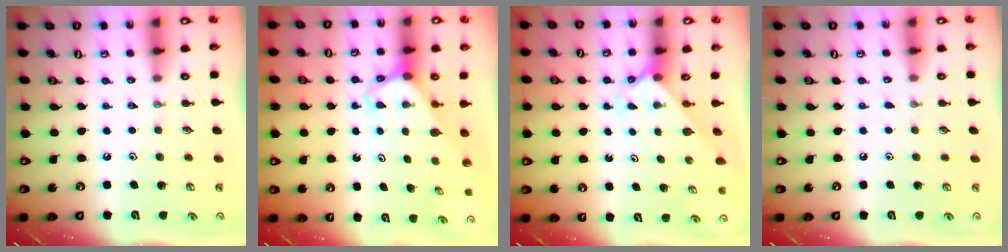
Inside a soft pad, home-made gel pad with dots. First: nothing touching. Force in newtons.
{"total": 2.7, "press": 2.6, "slide": 0.2}
{"total": 2.2, "press": 2.2, "slide": 0.2}
{"total": 2.8, "press": 2.8, "slide": 0.3}